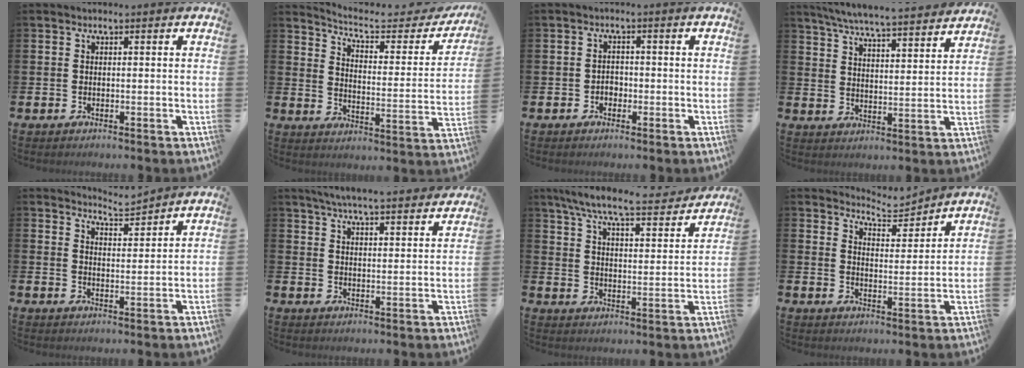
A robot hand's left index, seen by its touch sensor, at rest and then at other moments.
{"total": 6.1, "force": [5.4, 1.6, 2.3], "torque": [-0.066, -0.040, 0.084]}
{"total": 1.6, "force": [-0.8, 1.3, 0.5], "torque": [-0.007, 0.000, -0.019]}
{"total": 6.6, "force": [6.4, 0.1, 1.8], "torque": [-0.047, -0.049, 0.109]}
{"total": 4.6, "force": [4.6, 0.1, -0.1], "torque": [-0.006, -0.029, 0.082]}
{"total": 5.9, "force": [5.7, 0.0, 1.4], "torque": [-0.036, -0.032, 0.101]}
{"total": 8.3, "force": [7.5, 0.8, 3.5], "torque": [-0.091, -0.046, 0.128]}
{"total": 5.5, "force": [5.5, 0.5, 0.2], "torque": [-0.014, -0.032, 0.099]}